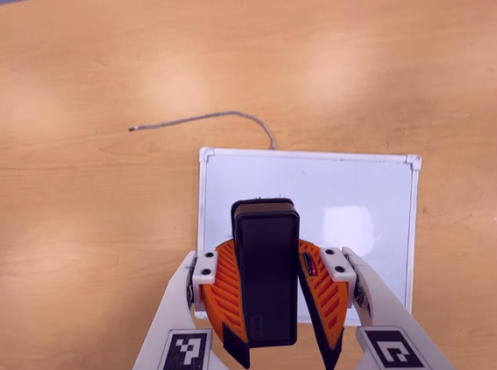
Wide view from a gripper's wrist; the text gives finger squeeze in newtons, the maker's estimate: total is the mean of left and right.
{"total": 9.5, "left": 9.3, "right": 9.7}